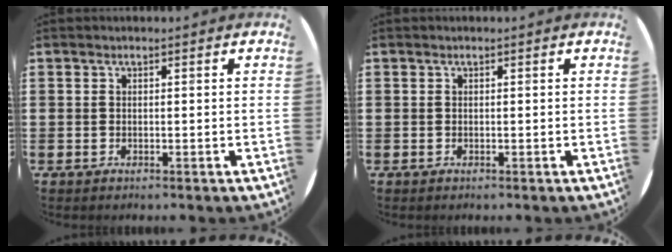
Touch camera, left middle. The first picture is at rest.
{"total": 0.0}